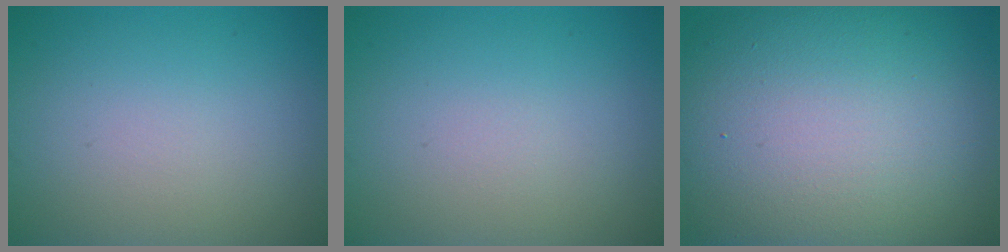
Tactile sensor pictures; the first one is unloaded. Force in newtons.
{"total": 0.0}
{"total": 16.9, "press": 16.8, "slide": 1.0}